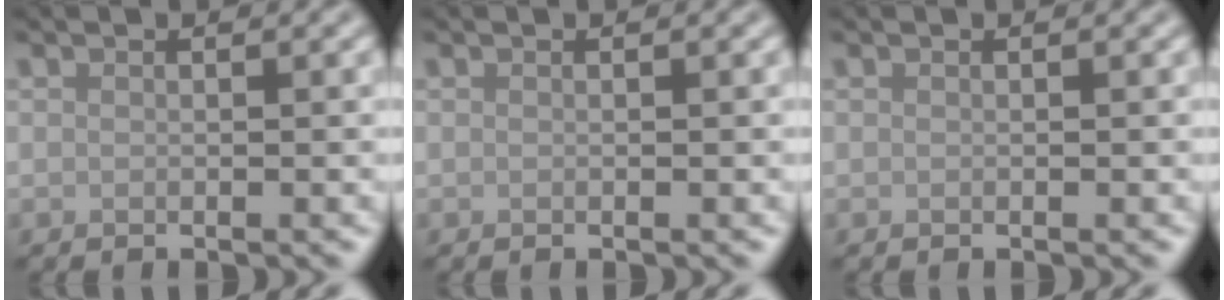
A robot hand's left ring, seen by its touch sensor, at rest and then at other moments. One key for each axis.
{"total": 0.0}
{"total": 0.0}